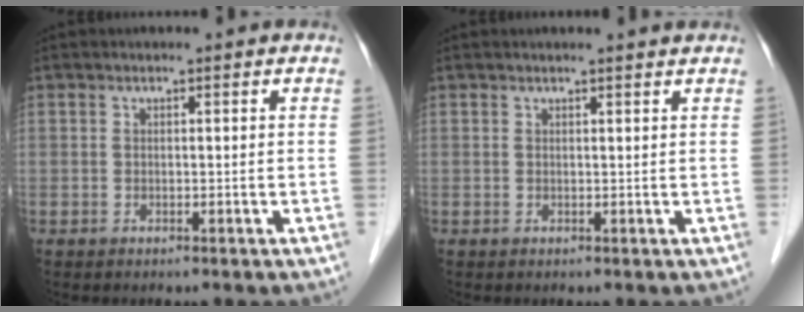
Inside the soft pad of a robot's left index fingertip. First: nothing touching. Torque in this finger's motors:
{"motor_torque": [0.19, -0.42, 0.06, 0.01]}